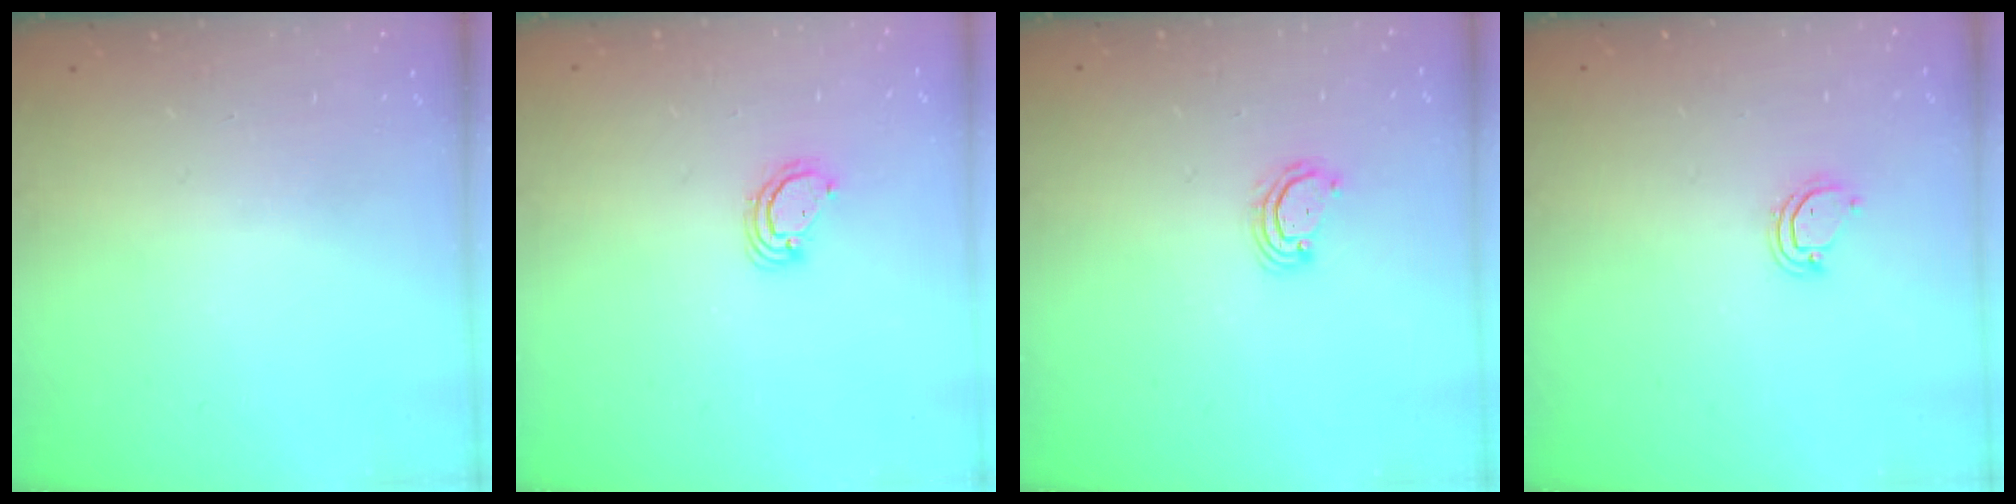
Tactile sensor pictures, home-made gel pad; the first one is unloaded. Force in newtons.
{"total": 3.5, "press": 3.5, "slide": 0.1}
{"total": 3.4, "press": 3.4, "slide": 0.3}
{"total": 3.1, "press": 3.1, "slide": 0.2}